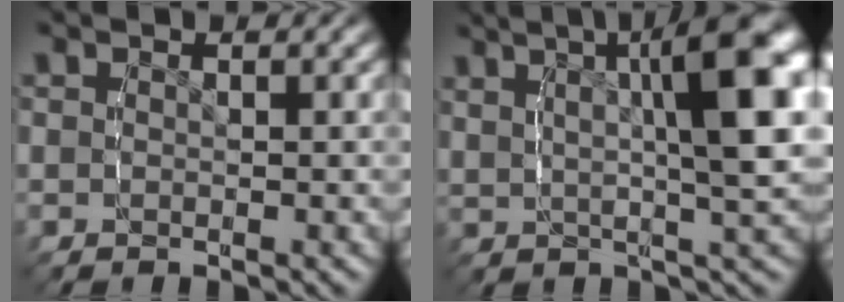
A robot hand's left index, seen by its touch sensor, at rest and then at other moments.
{"total": 12.6, "force": [4.6, 5.1, 10.5], "torque": [-0.131, 0.025, 0.066]}